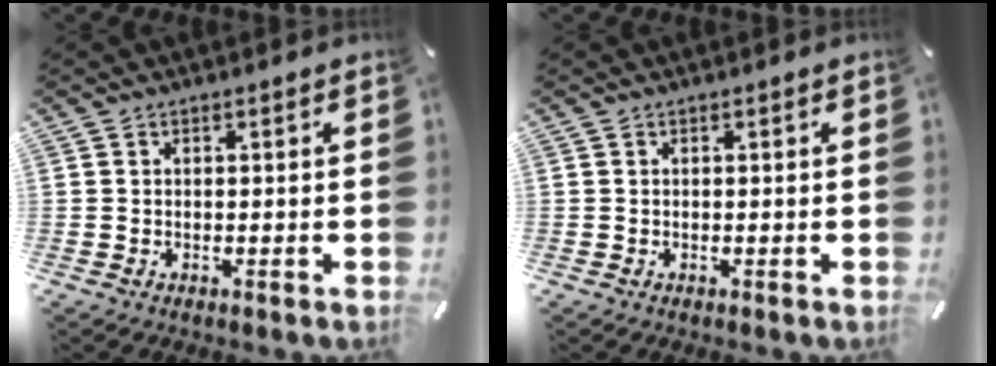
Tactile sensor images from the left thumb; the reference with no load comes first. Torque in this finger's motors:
{"motor_torque": [-0.09, 0.09, 0.00, 0.01, 0.00]}